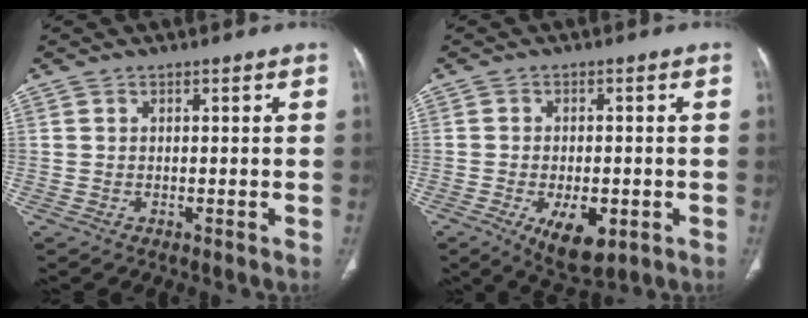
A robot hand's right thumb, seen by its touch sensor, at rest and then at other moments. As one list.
[{"total": 9.0, "force": [-3.2, 4.4, 7.2], "torque": [-0.103, -0.004, -0.037]}]